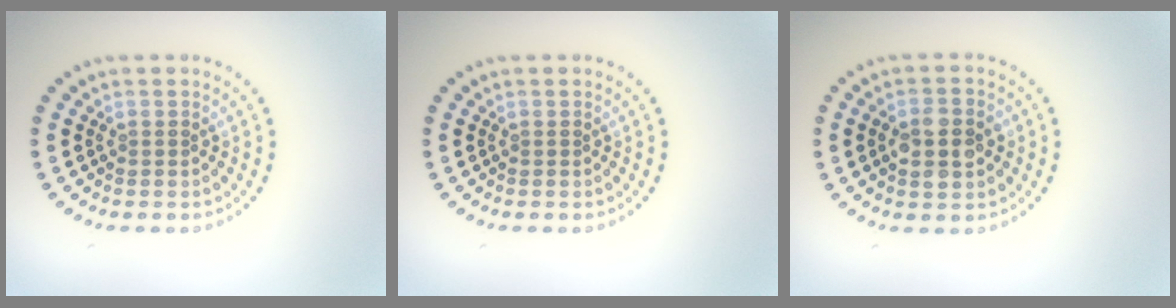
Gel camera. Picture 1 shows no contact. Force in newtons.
{"total": 0.0}
{"total": 3.7, "press": 3.7, "slide": 0.2}